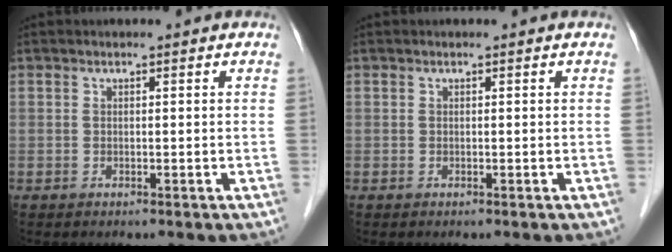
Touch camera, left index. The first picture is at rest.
{"total": 0.0}